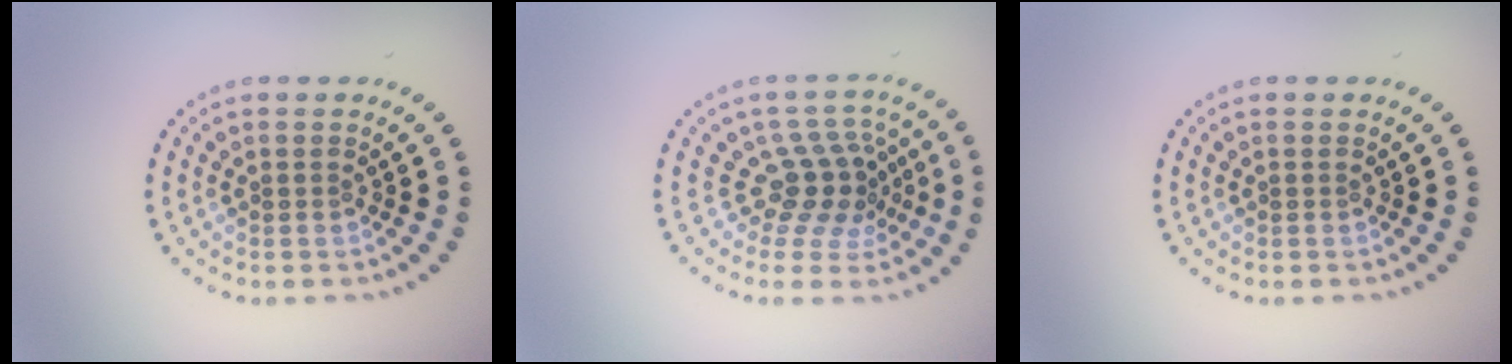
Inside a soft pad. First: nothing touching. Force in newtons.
{"total": 4.0, "press": 2.9, "slide": 2.8}
{"total": 0.0}